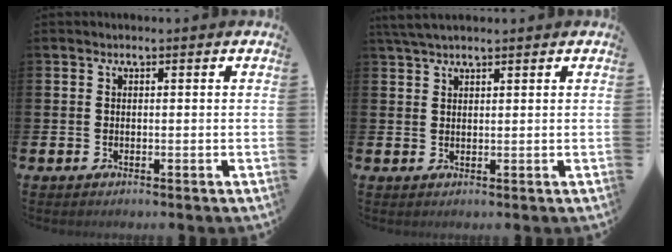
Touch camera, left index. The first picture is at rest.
{"total": 3.1, "force": [2.7, 0.7, 1.4], "torque": [-0.029, 0.000, 0.049]}